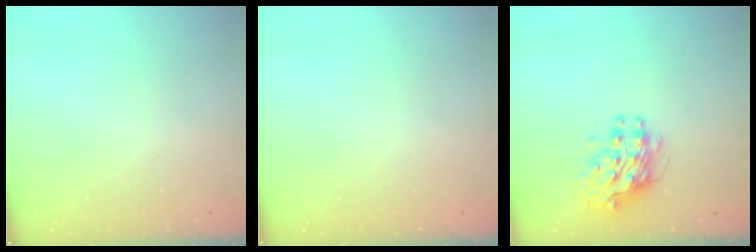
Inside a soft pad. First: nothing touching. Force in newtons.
{"total": 0.0}
{"total": 9.0, "press": 9.0, "slide": 0.9}